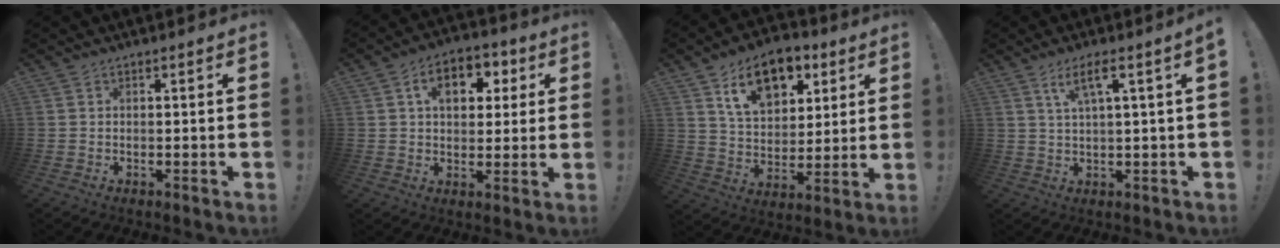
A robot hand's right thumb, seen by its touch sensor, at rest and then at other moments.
{"total": 10.6, "force": [3.3, 7.3, 6.9], "torque": [-0.092, 0.002, 0.055]}
{"total": 15.9, "force": [8.7, 9.9, 8.9], "torque": [-0.131, -0.035, 0.157]}
{"total": 5.7, "force": [2.1, 0.0, 5.3], "torque": [-0.096, -0.003, 0.033]}